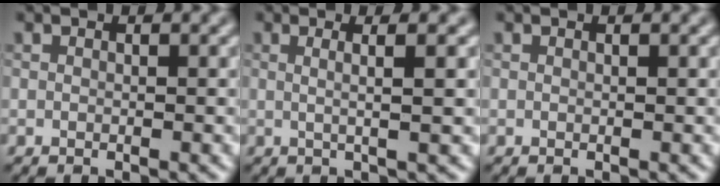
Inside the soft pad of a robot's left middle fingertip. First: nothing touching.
{"total": 2.9, "force": [0.0, 0.6, 2.9], "torque": [-0.045, 0.011, -0.006]}
{"total": 0.0}